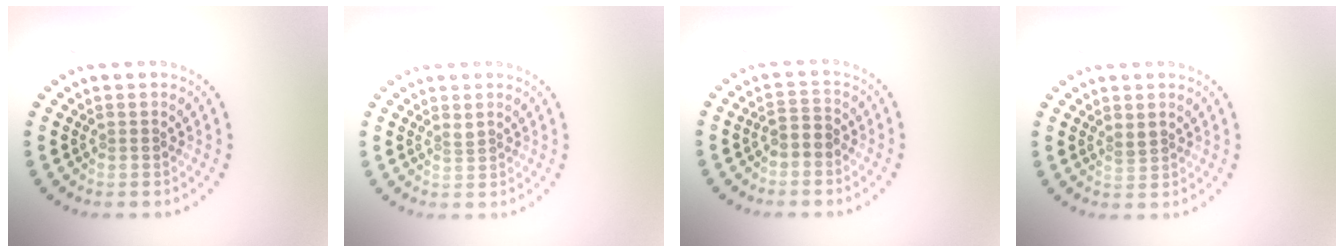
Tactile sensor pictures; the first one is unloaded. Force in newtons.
{"total": 0.9, "press": 0.5, "slide": 0.7}
{"total": 1.7, "press": 1.5, "slide": 0.9}
{"total": 1.1, "press": 0.9, "slide": 0.5}